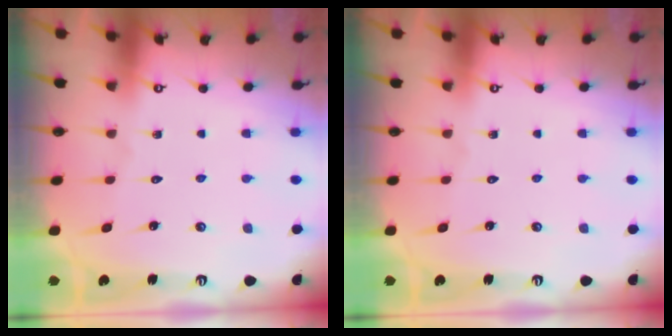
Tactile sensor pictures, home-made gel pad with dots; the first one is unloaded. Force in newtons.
{"total": 0.0}